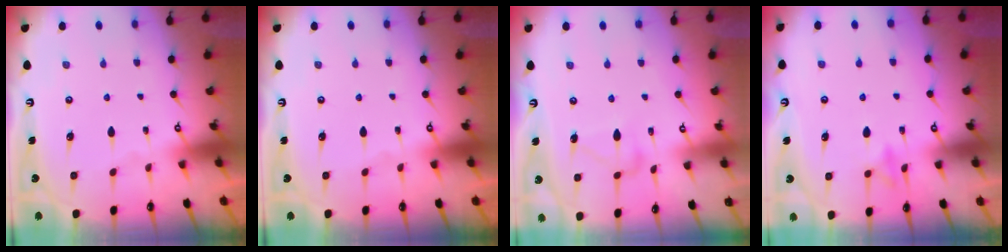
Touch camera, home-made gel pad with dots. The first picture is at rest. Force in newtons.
{"total": 0.0}
{"total": 7.9, "press": 7.9, "slide": 0.3}
{"total": 10.1, "press": 10.0, "slide": 1.4}